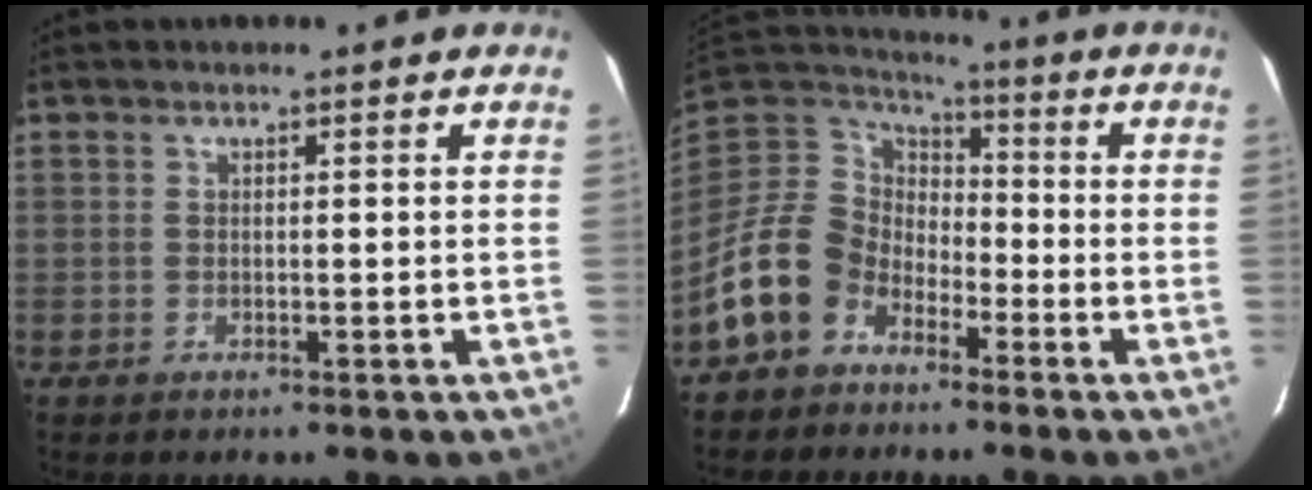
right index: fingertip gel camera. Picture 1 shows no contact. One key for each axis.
{"total": 13.1, "fx": -7.7, "fy": 9.6, "fz": 4.4, "tx": -0.114, "ty": 0.020, "tz": -0.144}